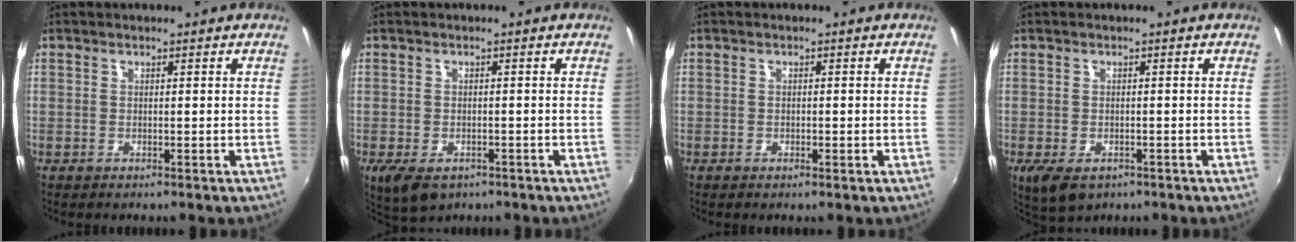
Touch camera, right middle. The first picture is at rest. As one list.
[{"total": 6.6, "force": [-3.8, 3.6, 4.1], "torque": [-0.089, -0.027, -0.060]}, {"total": 0.8, "force": [-0.4, 0.4, 0.4], "torque": [-0.008, -0.003, -0.009]}, {"total": 6.1, "force": [-3.3, 3.3, 3.9], "torque": [-0.081, -0.026, -0.050]}]